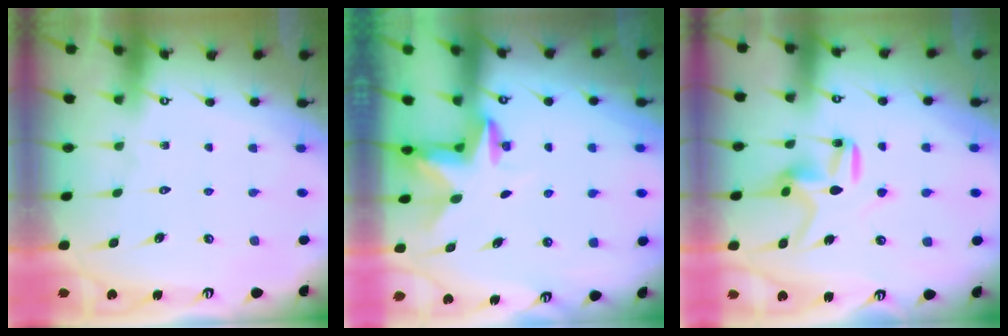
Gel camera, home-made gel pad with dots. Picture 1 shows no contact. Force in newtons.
{"total": 2.5, "press": 2.5, "slide": 0.4}
{"total": 9.6, "press": 9.6, "slide": 0.7}